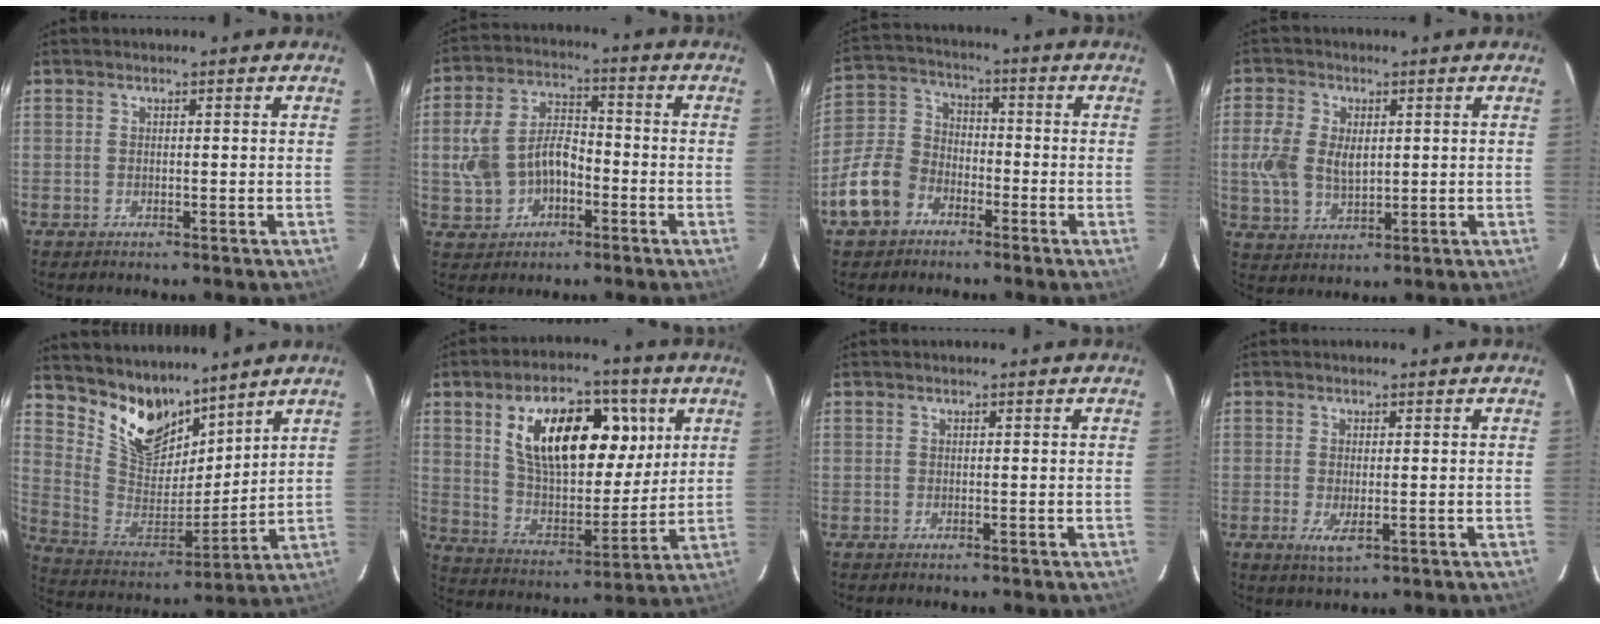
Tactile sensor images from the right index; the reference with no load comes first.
{"total": 10.9, "force": [-3.0, 7.6, 7.2], "torque": [-0.164, 0.022, -0.043]}
{"total": 12.2, "force": [-6.7, 8.8, 5.1], "torque": [-0.126, 0.035, -0.122]}
{"total": 8.6, "force": [0.7, 5.8, 6.3], "torque": [-0.143, 0.006, 0.016]}
{"total": 13.6, "force": [10.7, 6.8, 4.9], "torque": [-0.103, -0.006, 0.214]}
{"total": 21.1, "force": [7.9, 10.8, 16.4], "torque": [-0.278, 0.016, 0.141]}
{"total": 0.0}
{"total": 3.5, "force": [-1.0, 1.2, 3.2], "torque": [-0.063, -0.012, -0.014]}